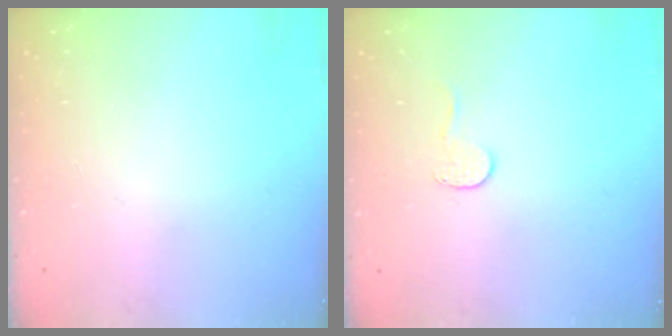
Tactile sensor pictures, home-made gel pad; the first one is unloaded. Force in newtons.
{"total": 4.6, "press": 4.6, "slide": 0.4}